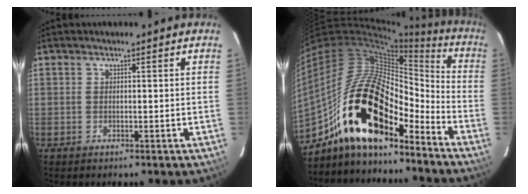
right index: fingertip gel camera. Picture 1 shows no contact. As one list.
[{"total": 23.0, "force": [-14.4, 9.3, 15.4], "torque": [-0.281, -0.011, -0.267]}]